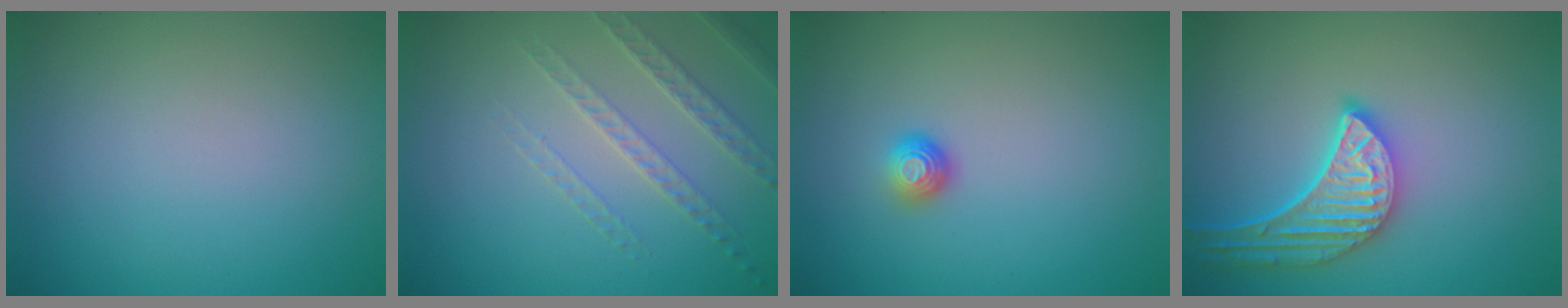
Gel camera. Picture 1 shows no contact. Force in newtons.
{"total": 1.9, "press": 1.7, "slide": 0.8}
{"total": 1.3, "press": 1.0, "slide": 0.9}
{"total": 5.1, "press": 4.2, "slide": 2.9}